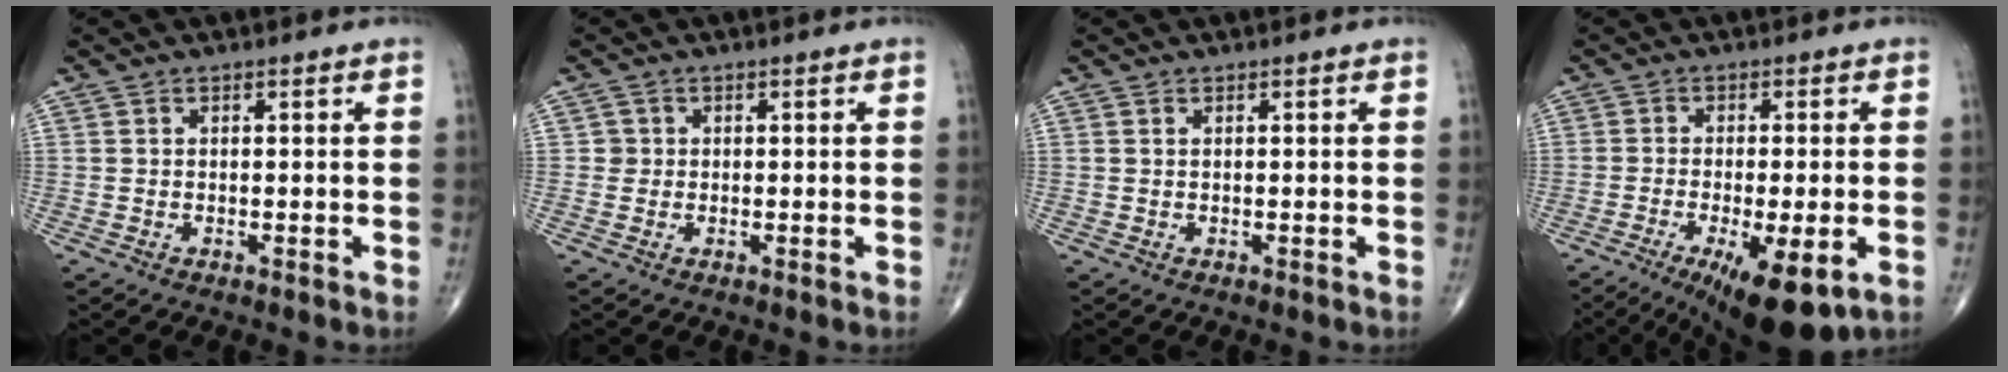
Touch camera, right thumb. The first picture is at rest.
{"total": 1.3, "force": [0.0, 1.2, -0.1], "torque": [0.011, 0.004, -0.002]}
{"total": 0.0}
{"total": 13.0, "force": [-5.8, 3.9, 11.0], "torque": [-0.159, -0.009, -0.079]}